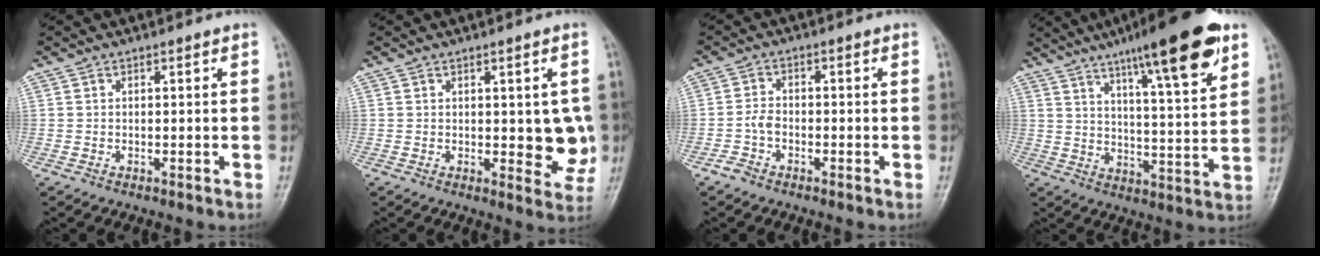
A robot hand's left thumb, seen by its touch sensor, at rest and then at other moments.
{"total": 7.5, "force": [0.0, 3.5, 6.6], "torque": [-0.044, -0.010, 0.005]}
{"total": 3.2, "force": [-1.9, 2.0, 1.5], "torque": [-0.035, 0.010, -0.042]}
{"total": 18.8, "force": [11.2, 3.5, 14.7], "torque": [-0.200, -0.042, 0.169]}